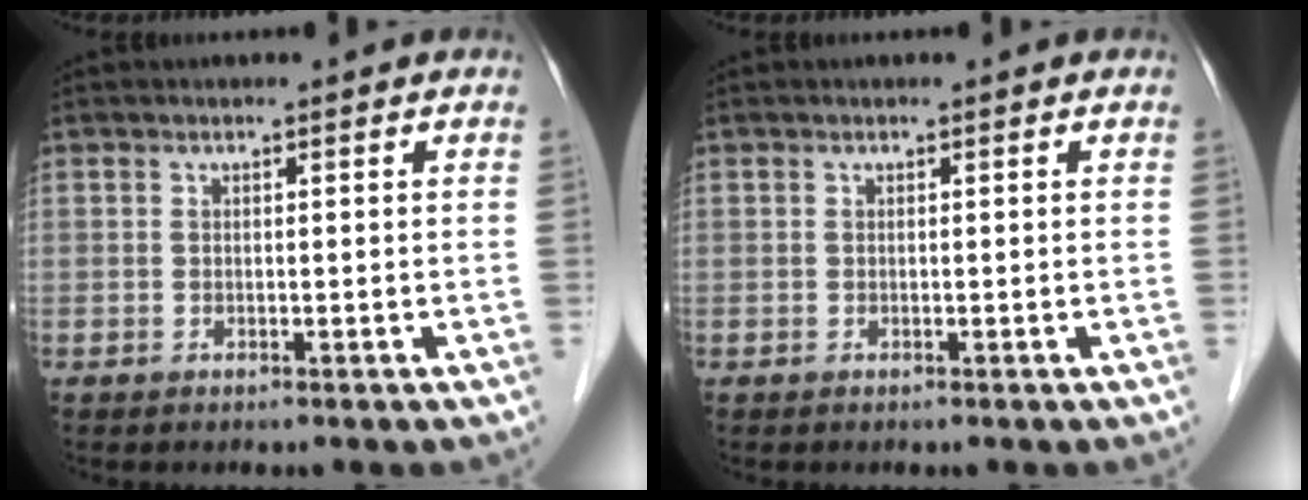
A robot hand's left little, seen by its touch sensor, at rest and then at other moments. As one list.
[{"total": 0.0}]